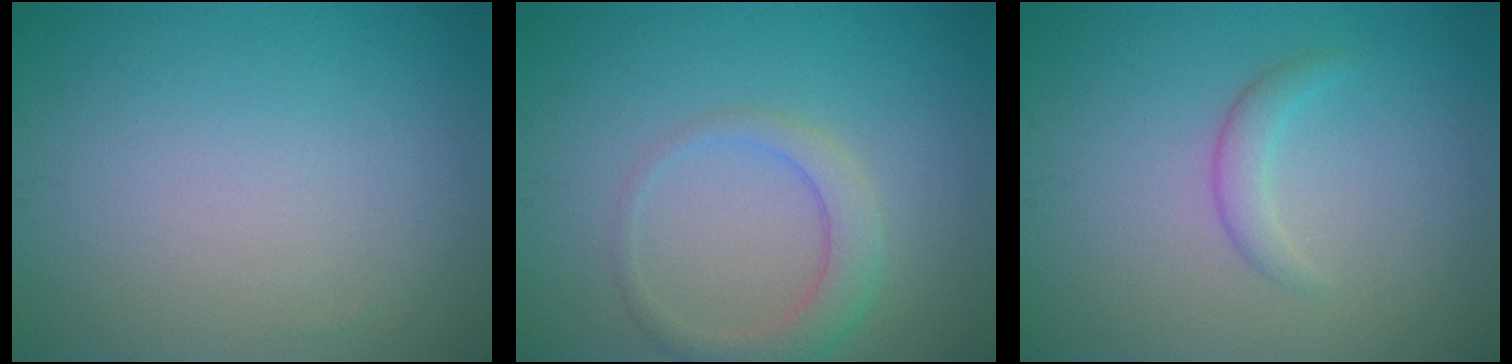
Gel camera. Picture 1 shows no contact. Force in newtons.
{"total": 2.9, "press": 2.9, "slide": 0.2}
{"total": 1.7, "press": 1.7, "slide": 0.2}